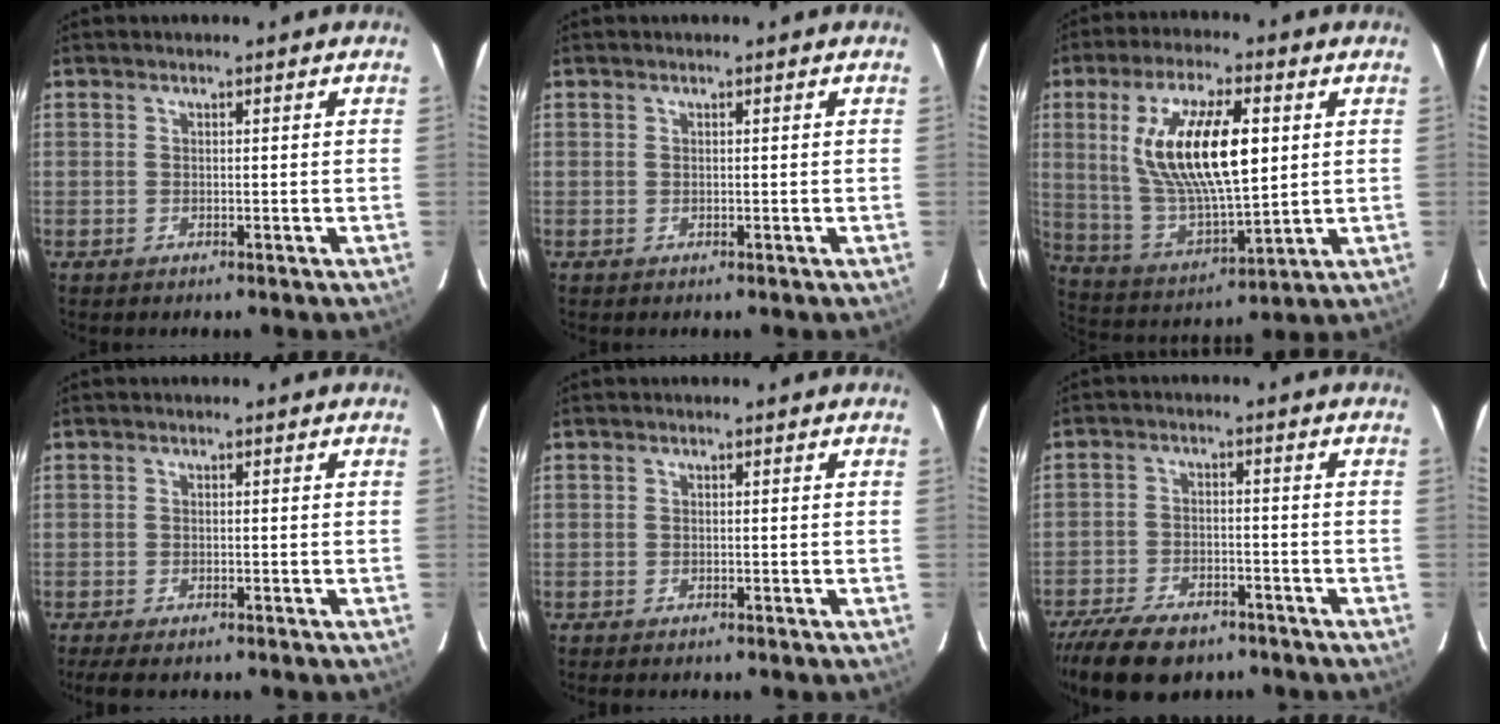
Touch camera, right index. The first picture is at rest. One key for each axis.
{"total": 0.0}
{"total": 18.4, "fx": 4.2, "fy": 6.5, "fz": 16.7, "tx": -0.320, "ty": 0.000, "tz": 0.090}
{"total": 4.4, "fx": -3.5, "fy": 1.1, "fz": 2.4, "tx": -0.055, "ty": -0.018, "tz": -0.061}
{"total": 1.1, "fx": -0.9, "fy": 0.3, "fz": 0.4, "tx": -0.011, "ty": -0.003, "tz": -0.018}
{"total": 13.5, "fx": -10.3, "fy": 5.9, "fz": 6.4, "tx": -0.158, "ty": -0.019, "tz": -0.171}